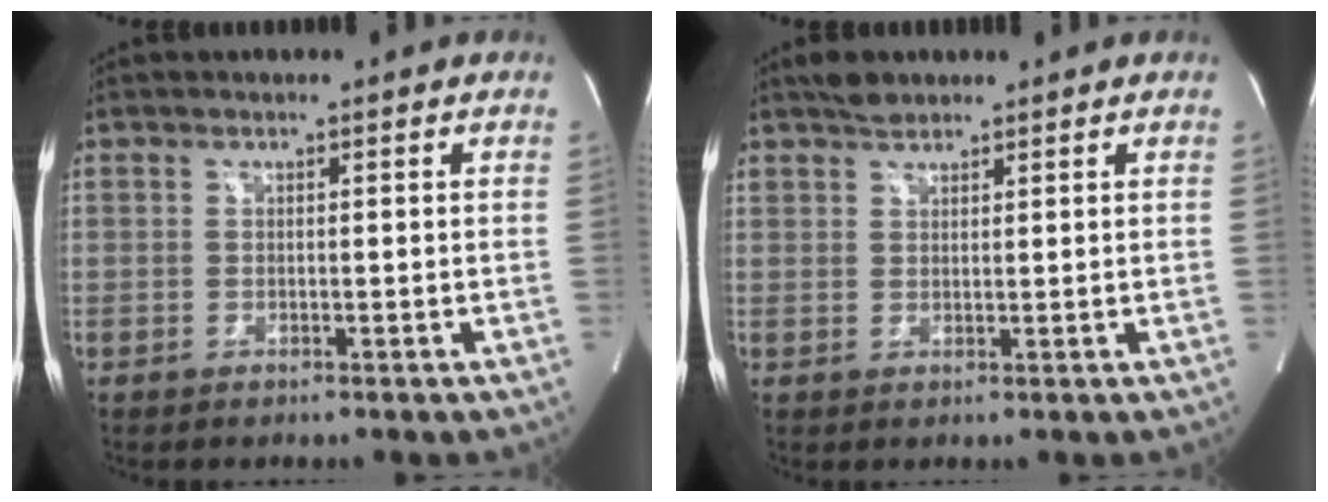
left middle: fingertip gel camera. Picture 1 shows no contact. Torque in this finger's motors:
{"motor_torque": [0.08, 0.01, -0.03, 0.03]}